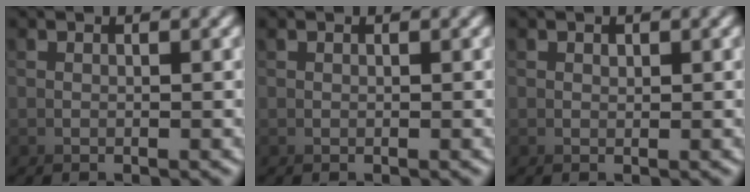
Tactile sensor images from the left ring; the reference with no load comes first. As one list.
[{"total": 0.0}, {"total": 0.9, "force": [0.2, 0.8, -0.1], "torque": [0.006, -0.001, 0.003]}]